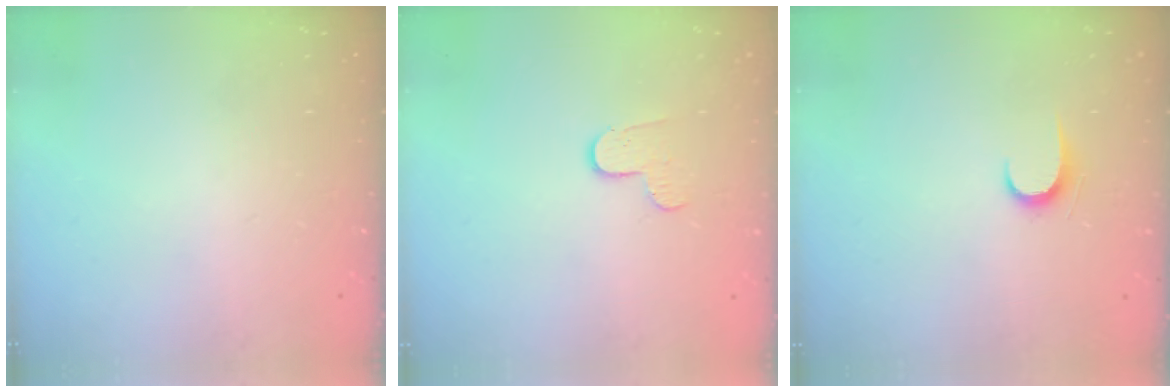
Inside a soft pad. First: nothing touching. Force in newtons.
{"total": 5.5, "press": 5.5, "slide": 0.5}
{"total": 6.0, "press": 6.0, "slide": 0.7}